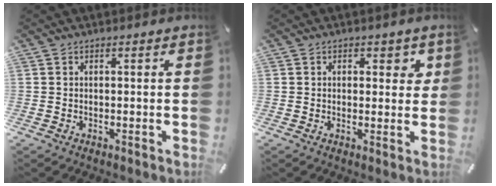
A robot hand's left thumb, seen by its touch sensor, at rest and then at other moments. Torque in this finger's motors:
{"motor_torque": [0.08, 0.03, 0.12, 0.05, 0.03]}